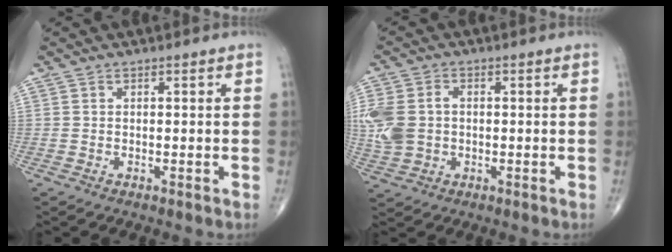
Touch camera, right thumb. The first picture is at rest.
{"total": 9.5, "force": [0.1, 7.2, 6.3], "torque": [-0.152, 0.010, 0.006]}